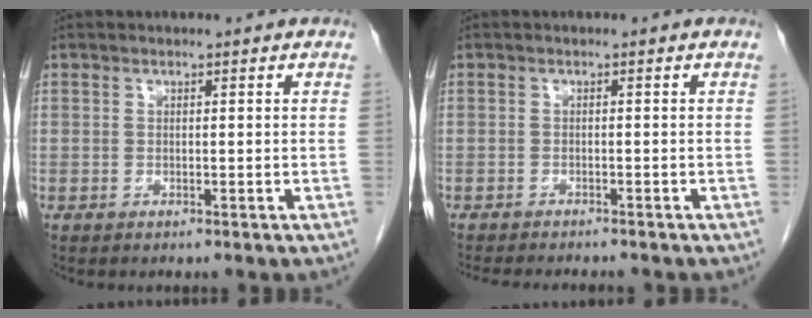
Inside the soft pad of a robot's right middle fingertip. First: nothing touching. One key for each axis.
{"total": 7.5, "fx": -6.8, "fy": 1.3, "fz": 2.9, "tx": -0.039, "ty": -0.008, "tz": -0.096}